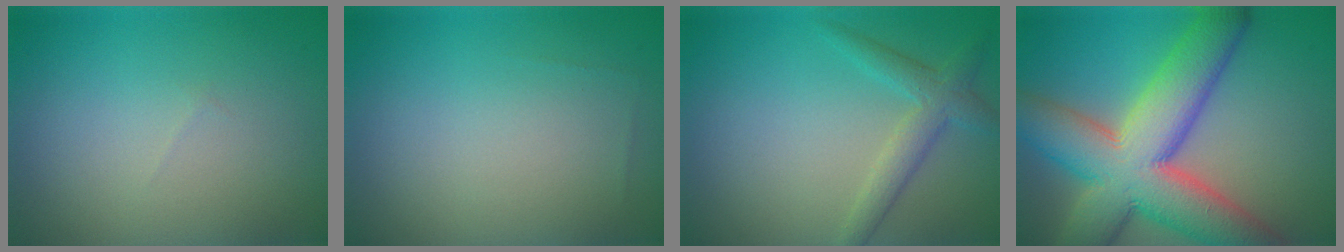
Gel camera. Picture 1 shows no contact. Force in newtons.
{"total": 0.0}
{"total": 2.7, "press": 2.7, "slide": 0.1}
{"total": 12.5, "press": 12.4, "slide": 1.2}